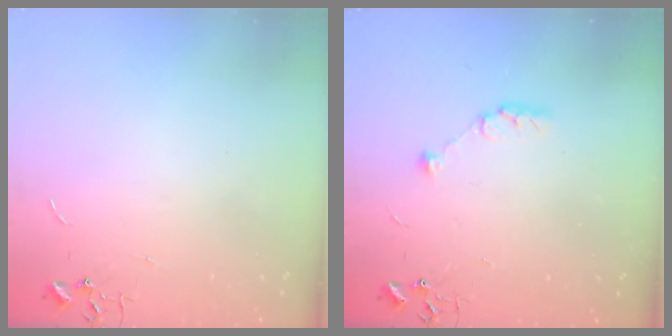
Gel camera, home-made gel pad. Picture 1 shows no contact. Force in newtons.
{"total": 6.6, "press": 6.6, "slide": 0.9}